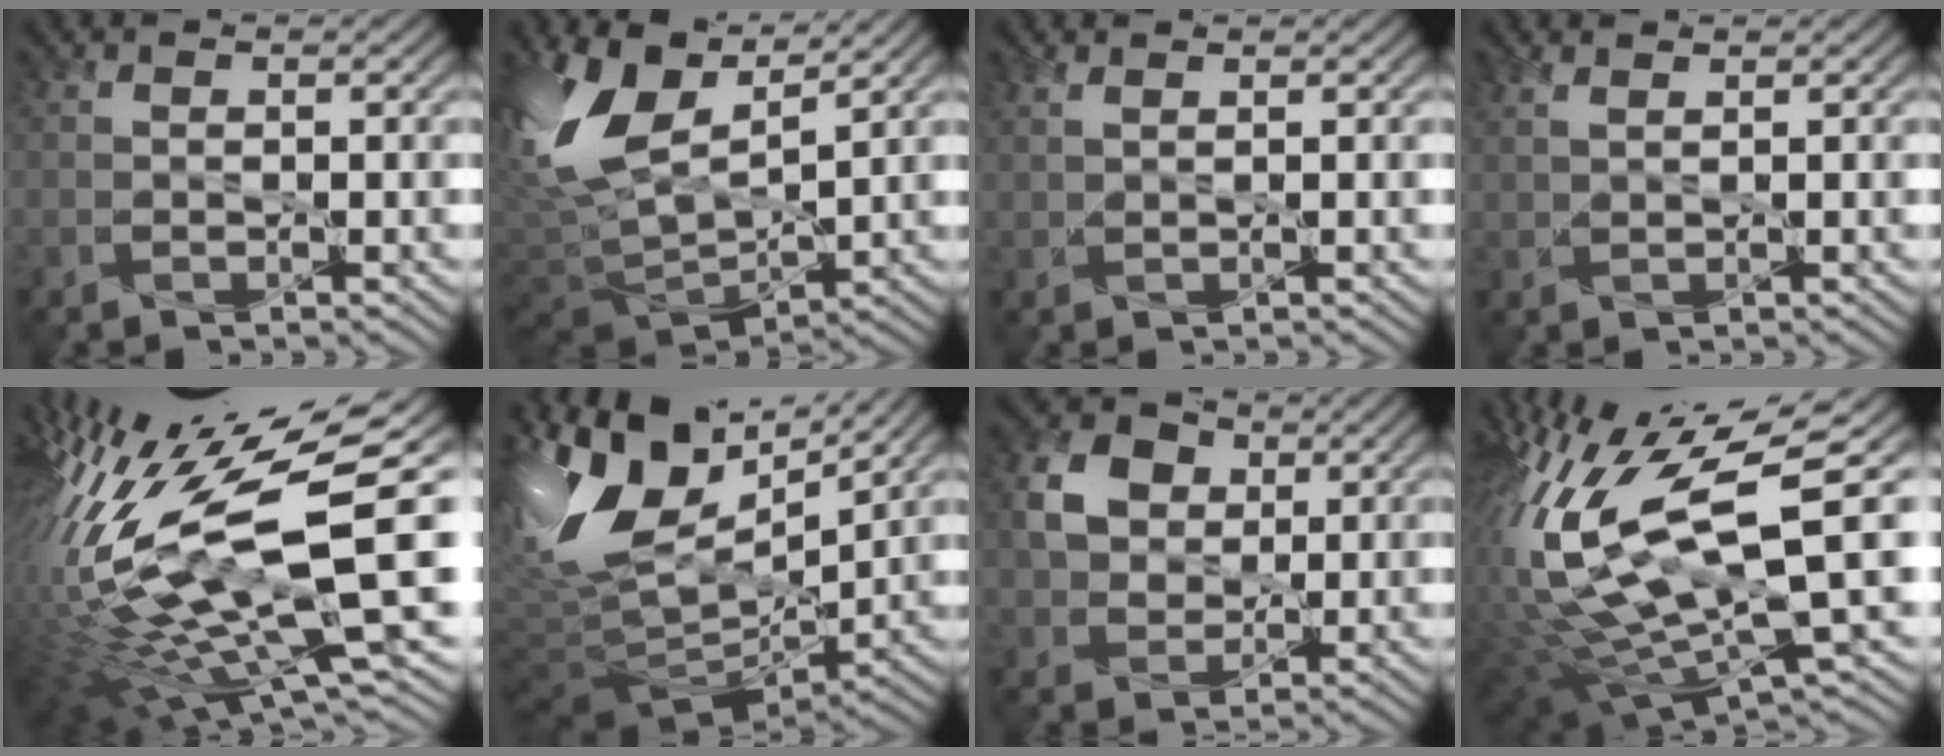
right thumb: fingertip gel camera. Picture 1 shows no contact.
{"total": 12.8, "force": [2.6, 5.8, 11.1], "torque": [-0.266, 0.013, 0.043]}
{"total": 1.4, "force": [1.2, 0.2, 0.7], "torque": [-0.024, 0.003, 0.026]}
{"total": 1.7, "force": [1.4, 0.3, 0.9], "torque": [-0.027, 0.002, 0.032]}
{"total": 19.6, "force": [0.1, 6.5, 18.4], "torque": [-0.372, -0.023, 0.011]}
{"total": 15.2, "force": [5.6, 7.7, 11.8], "torque": [-0.255, 0.020, 0.094]}
{"total": 6.2, "force": [1.5, 5.1, 3.3], "torque": [-0.082, 0.009, 0.019]}
{"total": 17.8, "force": [2.5, 5.8, 16.7], "torque": [-0.365, -0.022, 0.064]}